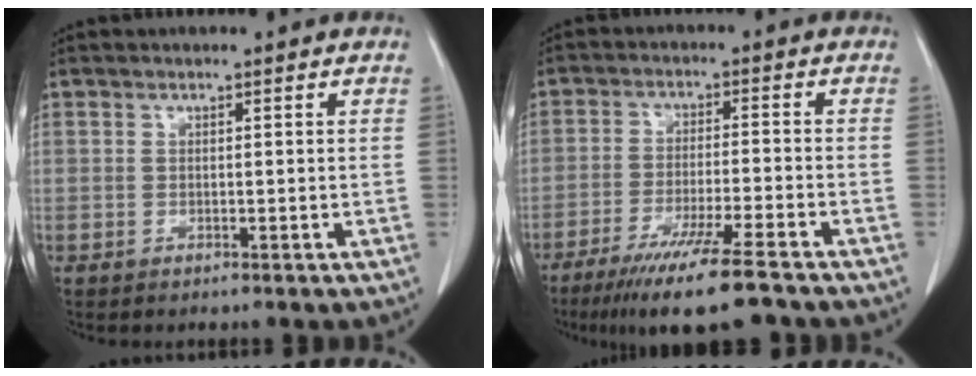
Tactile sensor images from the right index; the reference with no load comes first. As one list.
[{"total": 12.3, "force": [-9.3, -0.1, 8.0], "torque": [-0.132, -0.036, -0.151]}]